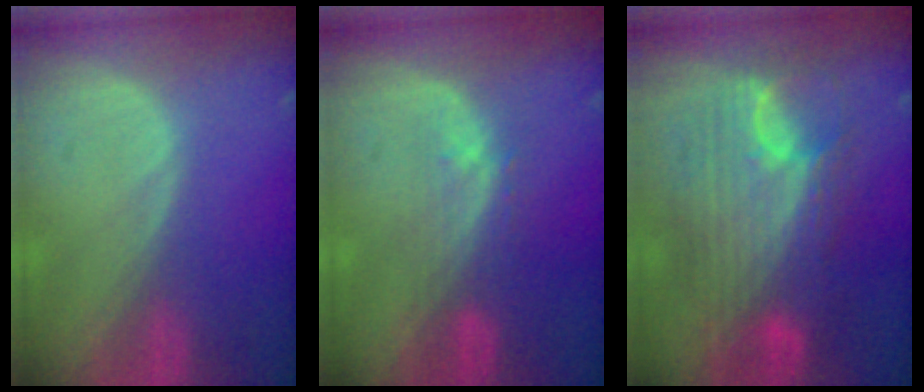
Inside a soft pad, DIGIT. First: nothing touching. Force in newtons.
{"total": 3.4, "press": 3.4, "slide": 0.4}
{"total": 11.9, "press": 11.8, "slide": 1.0}